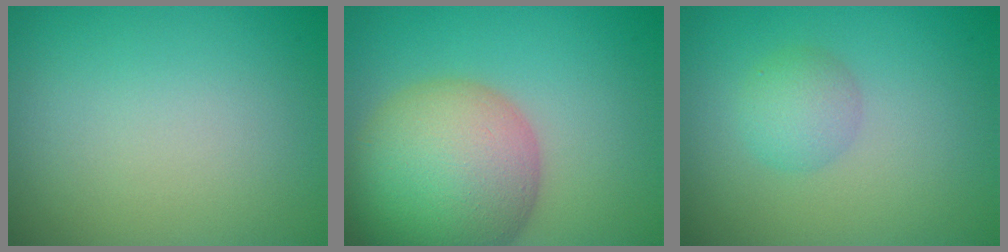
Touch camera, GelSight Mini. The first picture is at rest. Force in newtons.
{"total": 11.4, "press": 11.3, "slide": 0.5}
{"total": 2.2, "press": 2.2, "slide": 0.1}